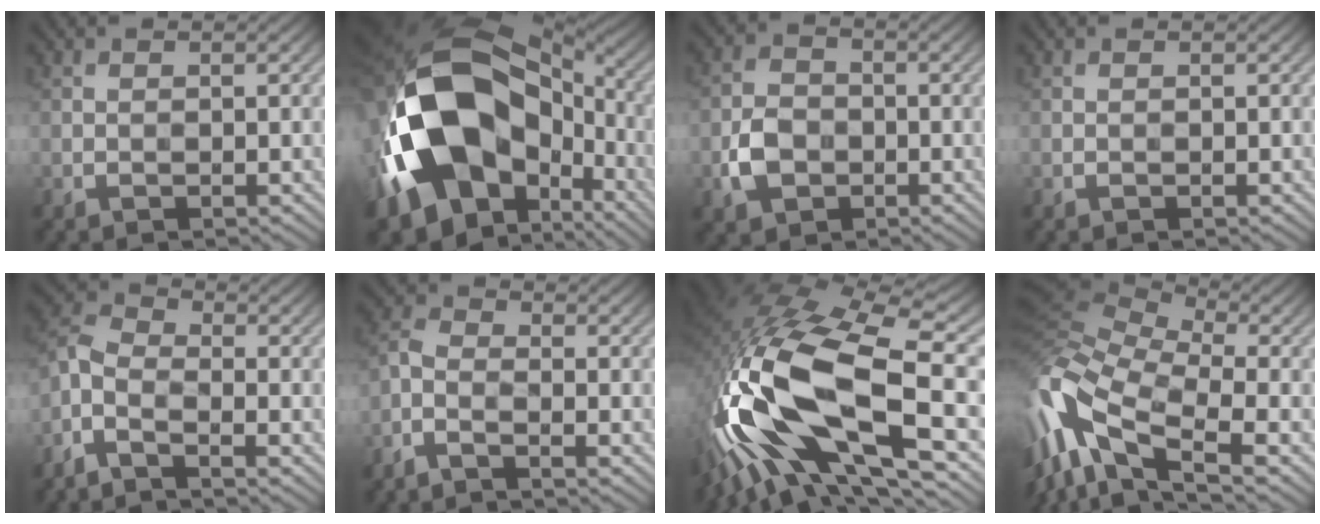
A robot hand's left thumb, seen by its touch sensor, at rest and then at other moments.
{"total": 22.0, "force": [-3.7, 15.1, 15.5], "torque": [-0.345, -0.041, -0.047]}
{"total": 4.8, "force": [-1.7, 3.7, 2.6], "torque": [-0.058, -0.004, -0.037]}
{"total": 0.0}
{"total": 4.8, "force": [-3.2, 1.9, 3.0], "torque": [-0.076, -0.003, -0.084]}
{"total": 3.0, "force": [-2.2, 0.8, 1.9], "torque": [-0.050, -0.001, -0.056]}
{"total": 19.9, "force": [-4.5, 9.2, 17.1], "torque": [-0.362, -0.018, -0.084]}
{"total": 15.6, "force": [-3.1, 7.5, 13.3], "torque": [-0.328, -0.002, -0.056]}